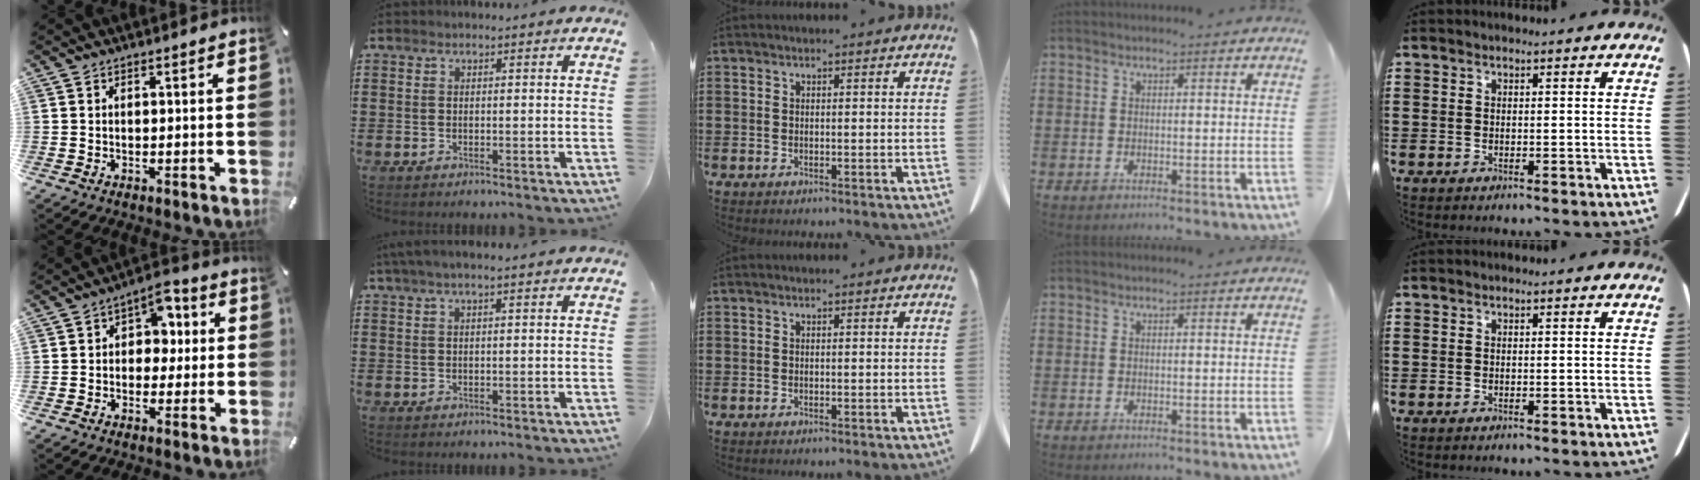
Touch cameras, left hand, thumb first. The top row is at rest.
{"thumb": {"total": 6.5, "force": [0.7, 5.2, 3.8], "torque": [-0.048, 0.000, 0.006]}, "index": {"total": 2.1, "force": [1.2, 0.2, 1.7], "torque": [-0.034, 0.001, 0.021]}}